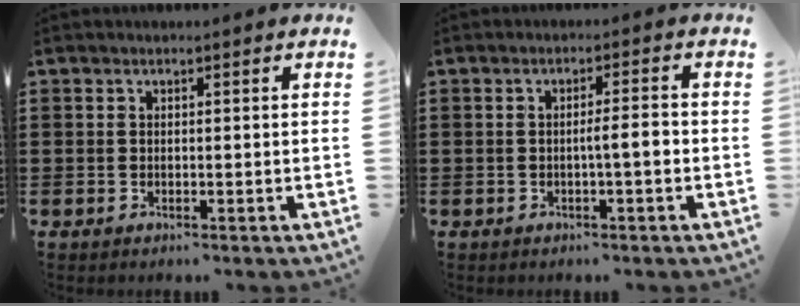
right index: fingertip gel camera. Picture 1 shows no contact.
{"total": 3.0, "force": [-0.7, 0.2, 2.9], "torque": [-0.050, 0.000, -0.014]}